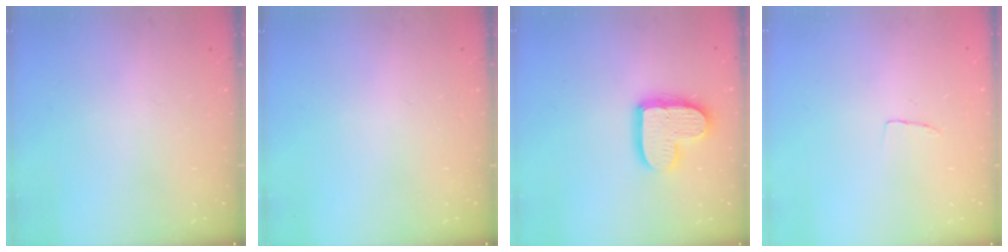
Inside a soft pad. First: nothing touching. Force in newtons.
{"total": 0.0}
{"total": 14.5, "press": 14.4, "slide": 1.3}
{"total": 3.1, "press": 3.1, "slide": 0.1}